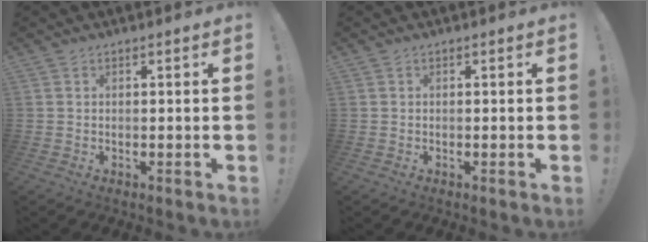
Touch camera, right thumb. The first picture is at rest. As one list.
[{"total": 0.0}]